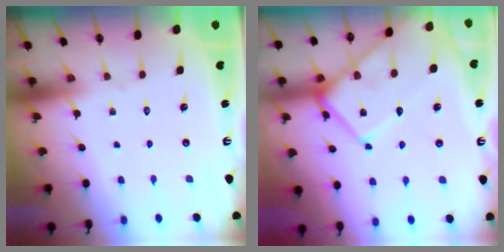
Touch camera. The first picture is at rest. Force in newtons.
{"total": 13.2, "press": 13.1, "slide": 1.2}